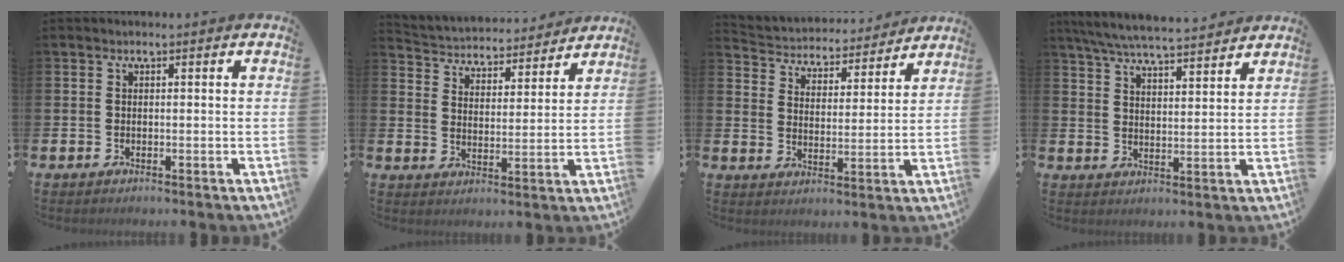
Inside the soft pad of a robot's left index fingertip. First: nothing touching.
{"total": 4.1, "force": [3.9, 1.4, 0.0], "torque": [-0.030, -0.038, 0.063]}
{"total": 4.1, "force": [3.8, 1.4, -0.1], "torque": [-0.030, -0.040, 0.060]}
{"total": 6.4, "force": [6.1, 0.3, 1.8], "torque": [-0.059, -0.033, 0.110]}